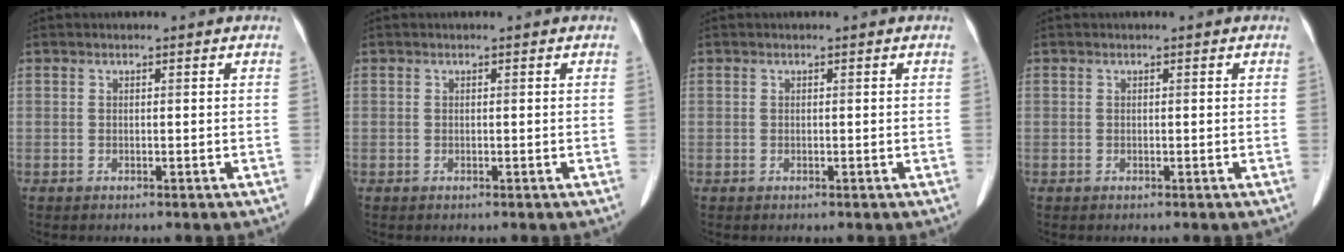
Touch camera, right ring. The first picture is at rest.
{"total": 0.0}
{"total": 0.0}
{"total": 0.0}